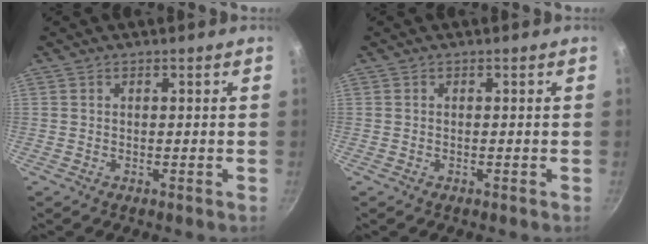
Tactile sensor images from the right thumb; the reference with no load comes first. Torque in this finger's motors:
{"motor_torque": [0.25, 0.04, -0.04, 0.01, 0.00]}